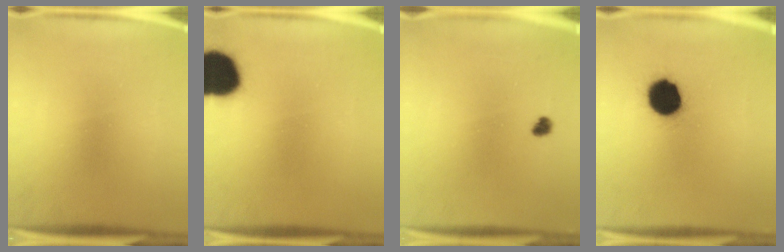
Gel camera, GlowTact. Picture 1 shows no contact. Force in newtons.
{"total": 15.5}
{"total": 1.7}
{"total": 13.0}